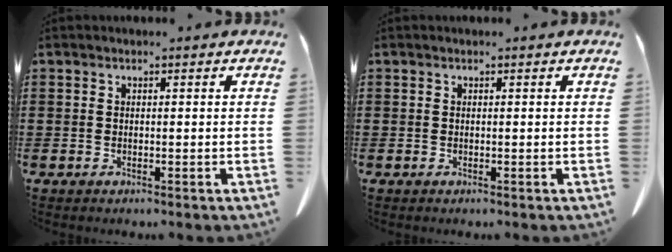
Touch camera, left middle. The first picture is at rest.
{"total": 0.0}